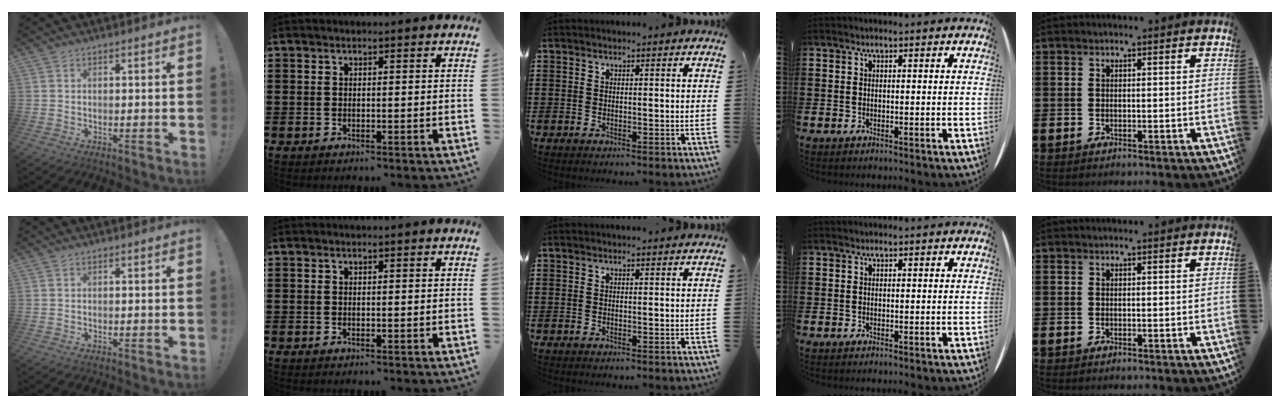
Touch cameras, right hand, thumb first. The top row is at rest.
{}